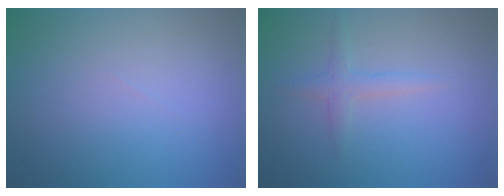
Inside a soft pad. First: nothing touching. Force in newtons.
{"total": 1.5, "press": 1.5, "slide": 0.1}